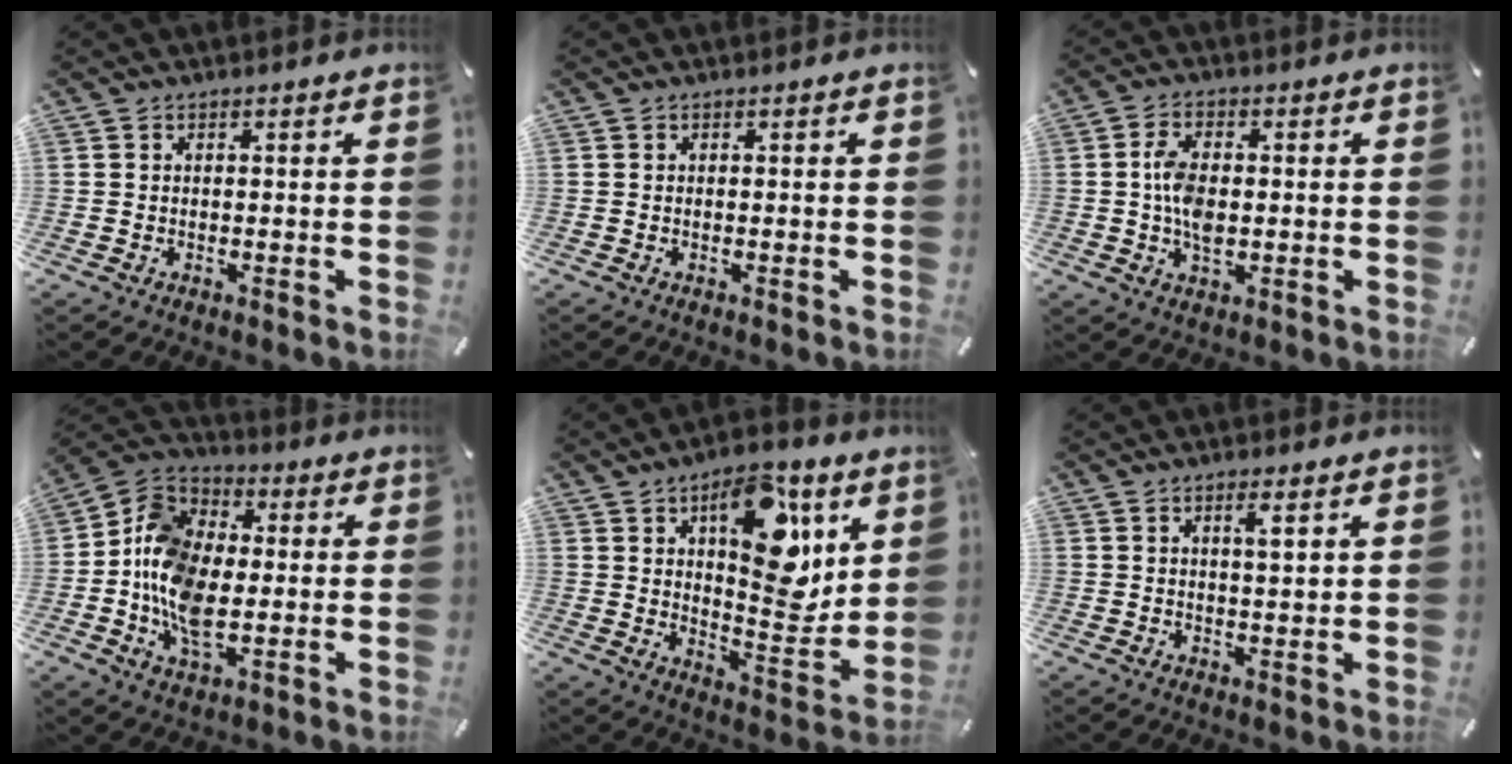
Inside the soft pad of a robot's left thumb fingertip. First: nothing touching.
{"total": 0.0}
{"total": 7.0, "force": [-0.1, 4.0, 5.7], "torque": [-0.118, 0.002, -0.007]}
{"total": 13.7, "force": [-3.0, 9.1, 9.9], "torque": [-0.231, 0.006, -0.058]}
{"total": 17.3, "force": [8.1, 8.6, 12.6], "torque": [-0.157, -0.047, 0.136]}
{"total": 3.5, "force": [1.7, 0.5, 2.9], "torque": [-0.055, -0.002, 0.026]}